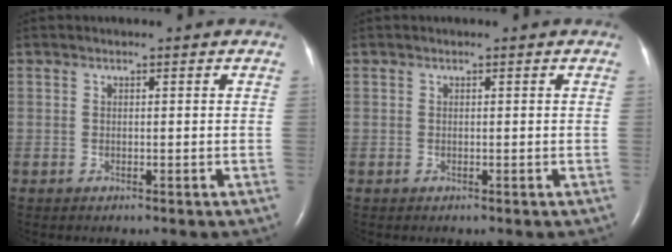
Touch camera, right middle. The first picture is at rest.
{"total": 0.0}